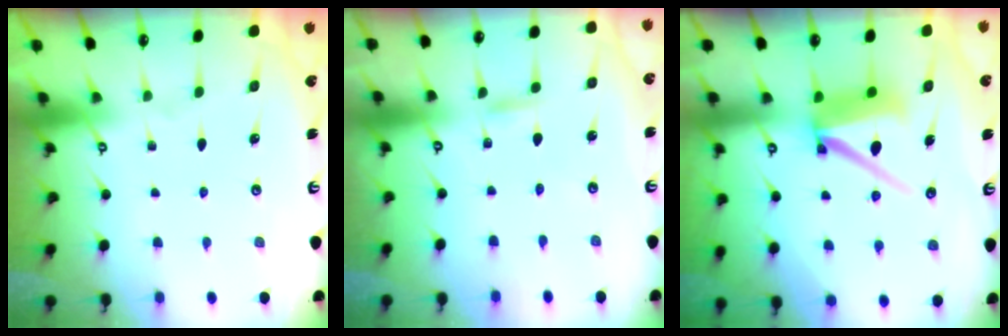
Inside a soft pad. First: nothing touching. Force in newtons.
{"total": 1.8, "press": 1.8, "slide": 0.1}
{"total": 8.5, "press": 8.4, "slide": 1.0}